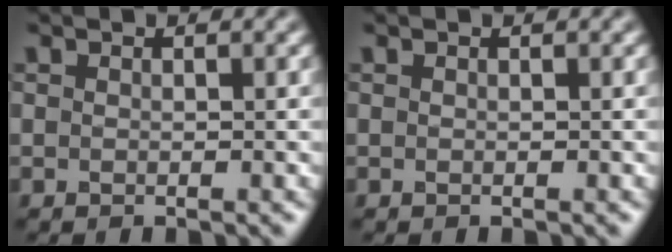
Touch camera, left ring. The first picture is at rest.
{"total": 0.0}